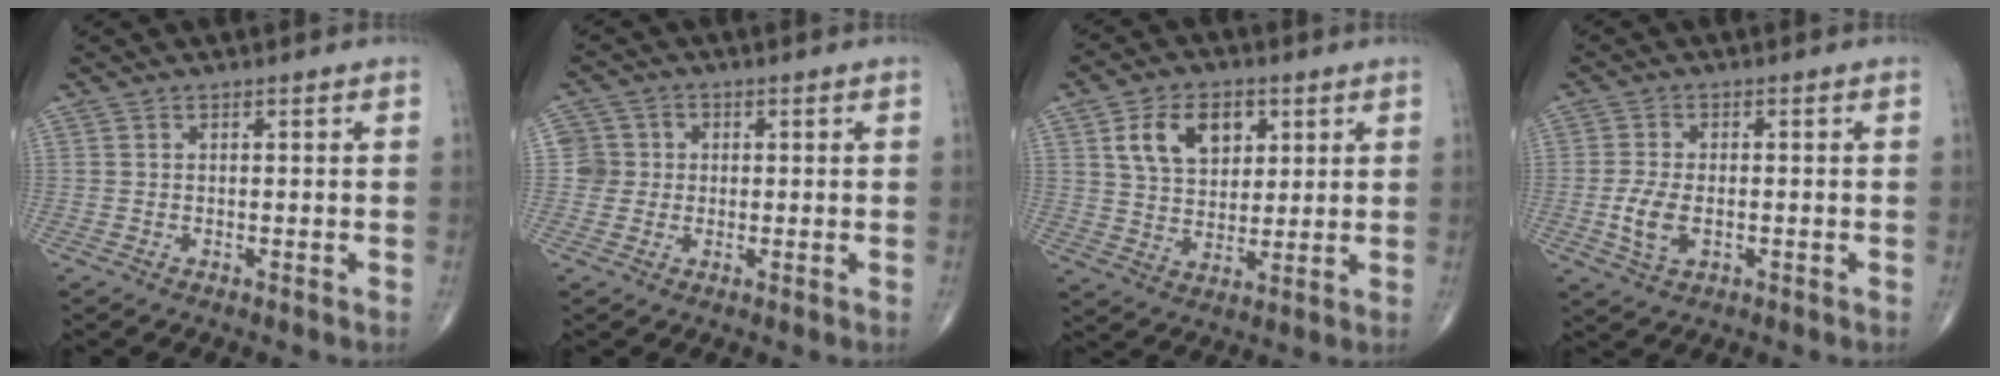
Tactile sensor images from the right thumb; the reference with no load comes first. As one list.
[{"total": 4.2, "force": [0.1, 4.2, 0.3], "torque": [0.030, 0.010, -0.005]}, {"total": 11.1, "force": [4.3, 7.4, 7.1], "torque": [-0.091, -0.012, 0.079]}, {"total": 5.6, "force": [-1.1, 3.2, 4.5], "torque": [-0.097, -0.002, -0.019]}]